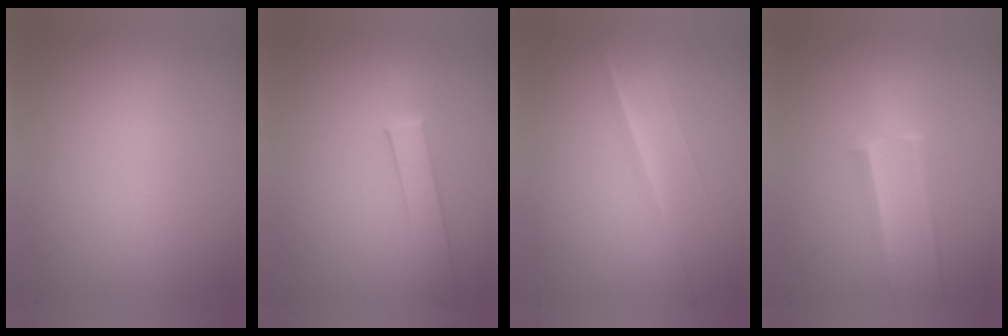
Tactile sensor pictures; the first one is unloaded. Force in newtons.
{"total": 1.9}
{"total": 1.3}
{"total": 2.0}